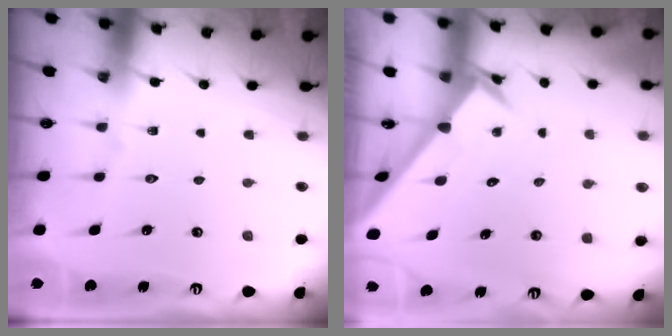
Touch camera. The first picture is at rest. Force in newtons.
{"total": 2.6, "press": 2.6, "slide": 0.2}